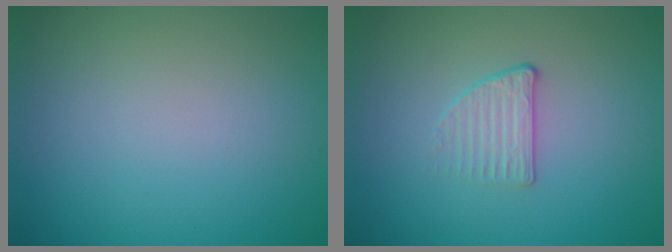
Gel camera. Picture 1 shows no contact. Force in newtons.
{"total": 1.6, "press": 1.1, "slide": 1.1}